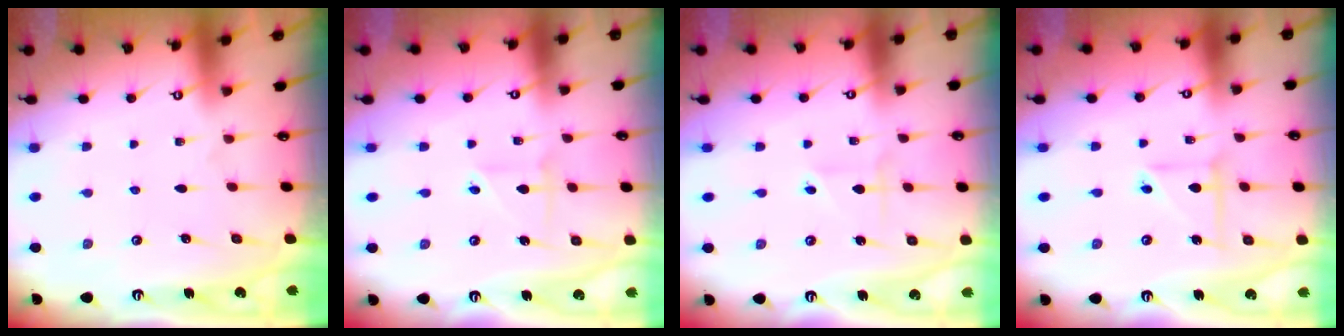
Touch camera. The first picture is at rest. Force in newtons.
{"total": 2.3, "press": 2.3, "slide": 0.4}
{"total": 1.8, "press": 1.7, "slide": 0.6}
{"total": 5.1, "press": 5.1, "slide": 0.4}